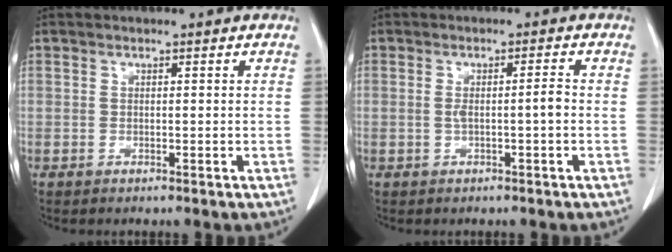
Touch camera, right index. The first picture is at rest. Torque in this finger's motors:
{"motor_torque": [0.22, -0.11, 0.00, 0.03]}